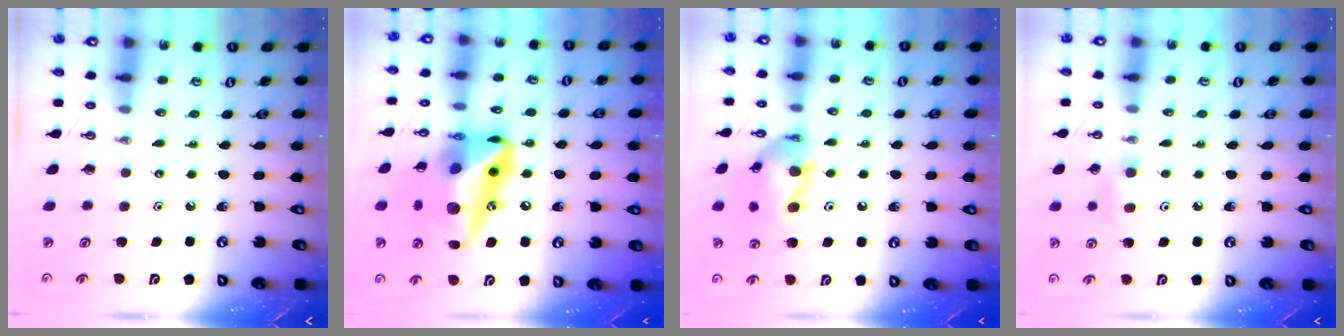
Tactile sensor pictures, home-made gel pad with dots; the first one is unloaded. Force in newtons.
{"total": 22.0, "press": 21.7, "slide": 3.5}
{"total": 14.6, "press": 14.2, "slide": 3.2}
{"total": 8.3, "press": 7.3, "slide": 4.0}